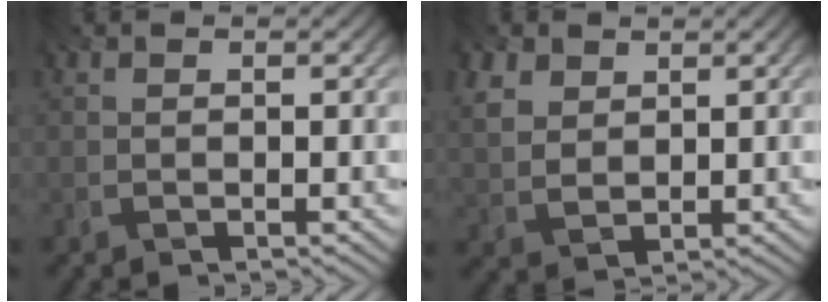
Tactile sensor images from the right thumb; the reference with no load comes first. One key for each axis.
{"total": 5.3, "fx": 2.8, "fy": 3.5, "fz": 2.8, "tx": -0.094, "ty": -0.001, "tz": 0.057}